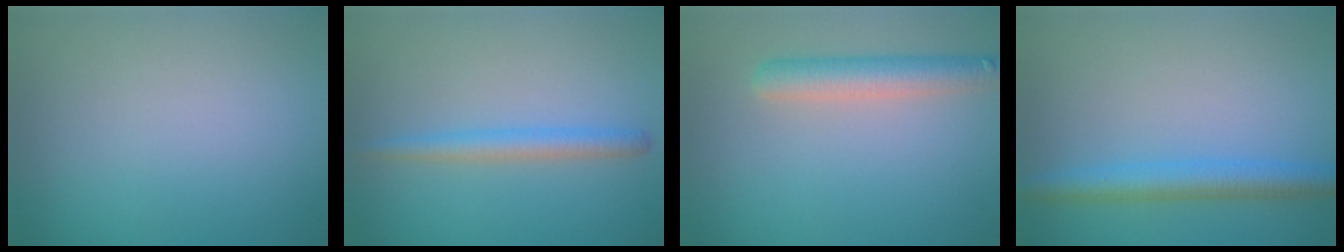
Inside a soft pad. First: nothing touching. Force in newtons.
{"total": 2.2, "press": 2.2, "slide": 0.2}
{"total": 3.9, "press": 3.9, "slide": 0.1}
{"total": 3.6, "press": 3.5, "slide": 0.2}